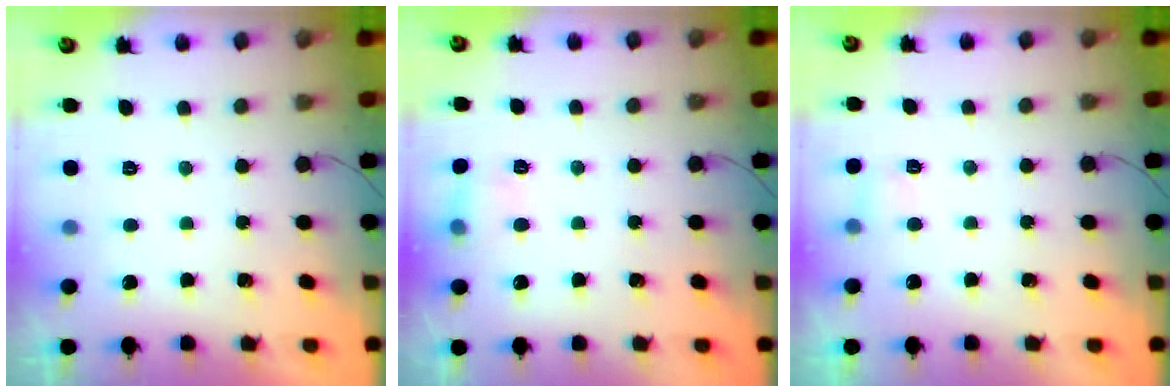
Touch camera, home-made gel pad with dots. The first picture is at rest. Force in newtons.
{"total": 6.2, "press": 5.9, "slide": 1.8}
{"total": 2.8, "press": 2.6, "slide": 1.1}